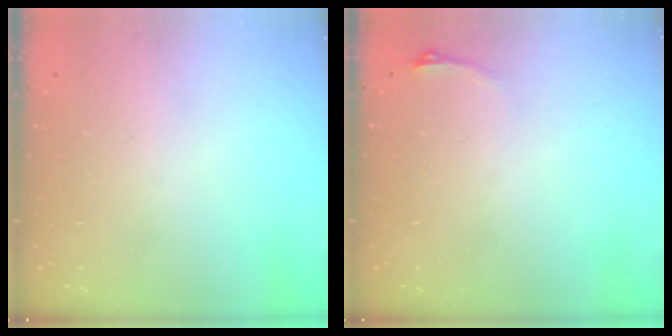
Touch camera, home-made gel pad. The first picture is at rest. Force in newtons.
{"total": 2.9, "press": 2.6, "slide": 1.5}